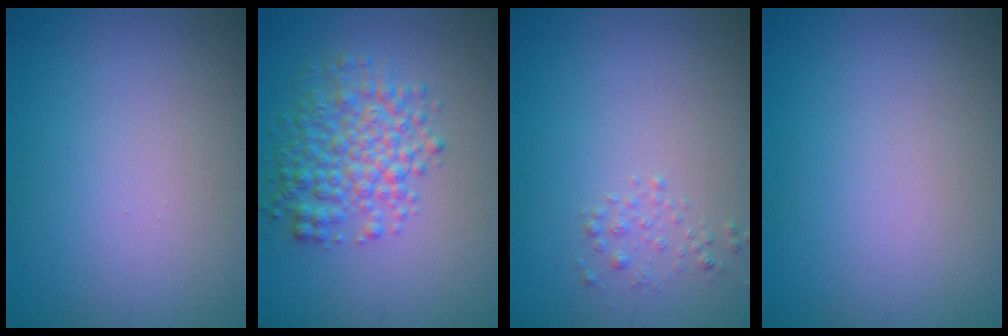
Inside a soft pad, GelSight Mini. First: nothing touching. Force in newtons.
{"total": 4.6, "press": 4.6, "slide": 0.0}
{"total": 0.9, "press": 0.9, "slide": 0.0}
{"total": 0.0}